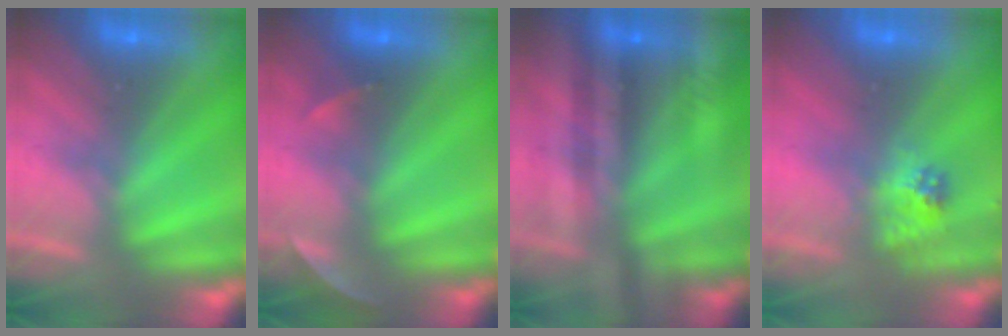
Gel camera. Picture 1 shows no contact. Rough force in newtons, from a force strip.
{"total": 1.9}
{"total": 2.8}
{"total": 2.3}